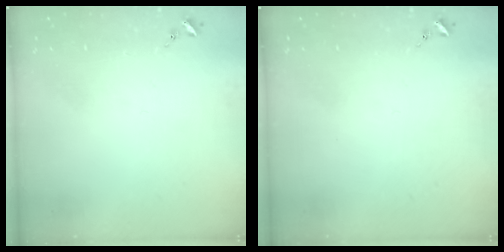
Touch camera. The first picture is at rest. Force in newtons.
{"total": 0.0}